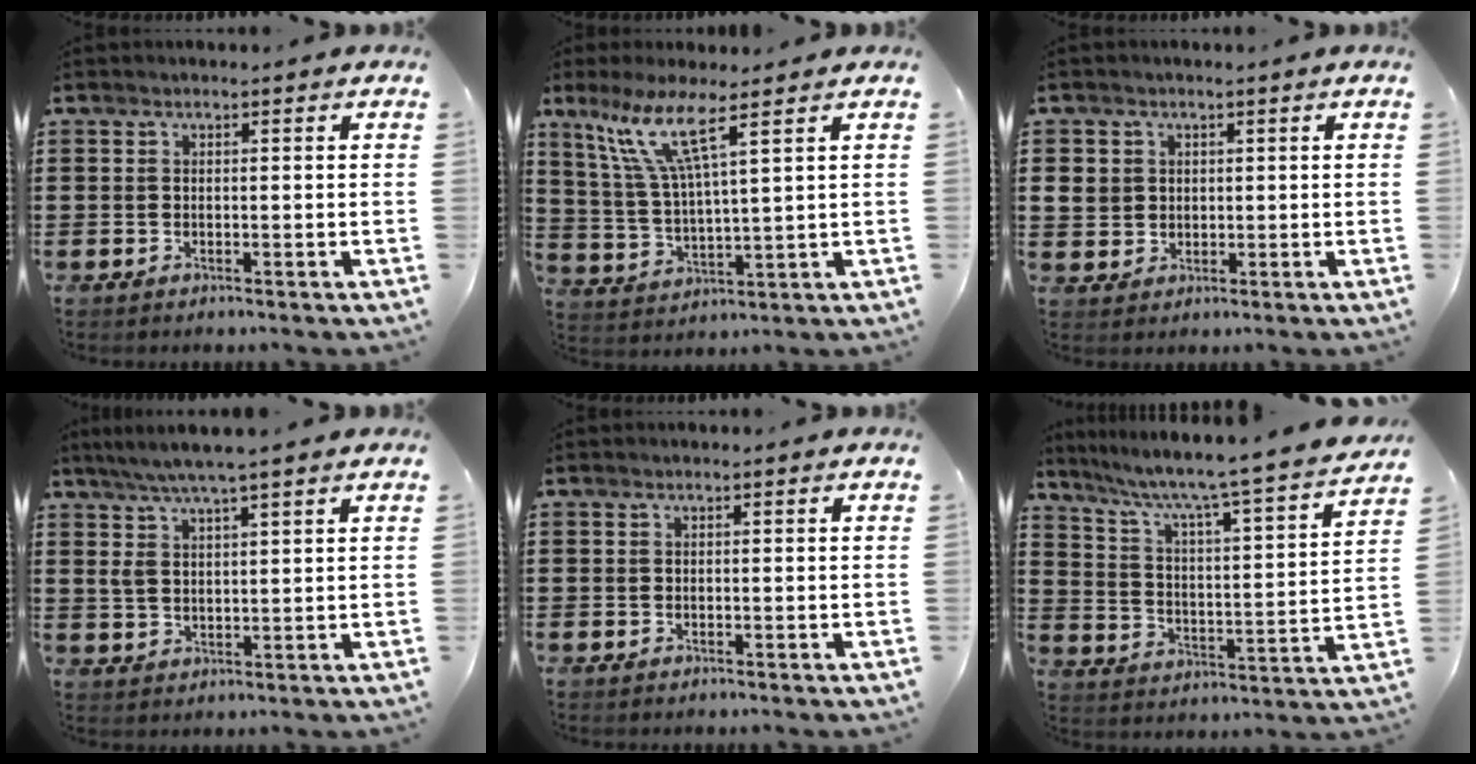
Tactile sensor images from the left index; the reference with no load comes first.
{"total": 10.2, "force": [6.4, 1.3, 7.9], "torque": [-0.179, -0.015, 0.112]}
{"total": 3.2, "force": [0.8, 2.9, 0.8], "torque": [-0.037, 0.007, 0.011]}
{"total": 5.4, "force": [3.7, 0.7, 3.8], "torque": [-0.083, -0.003, 0.066]}
{"total": 0.0}
{"total": 5.2, "force": [4.3, -0.5, 3.0], "torque": [-0.079, -0.050, 0.058]}